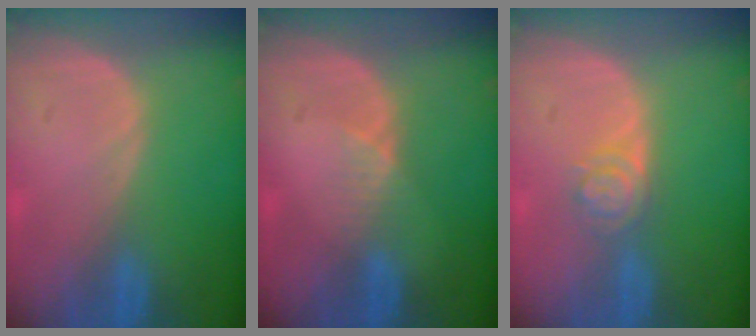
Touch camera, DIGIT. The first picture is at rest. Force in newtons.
{"total": 2.3, "press": 1.8, "slide": 1.4}
{"total": 3.9, "press": 3.5, "slide": 1.8}